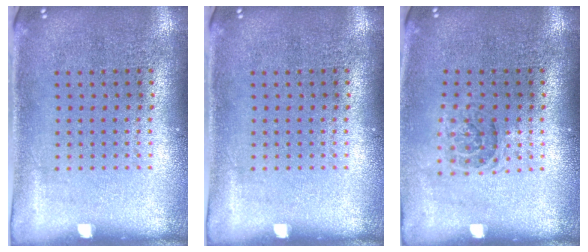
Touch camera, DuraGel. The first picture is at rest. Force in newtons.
{"total": 0.0}
{"total": 1.2, "press": 1.0, "slide": 0.6}